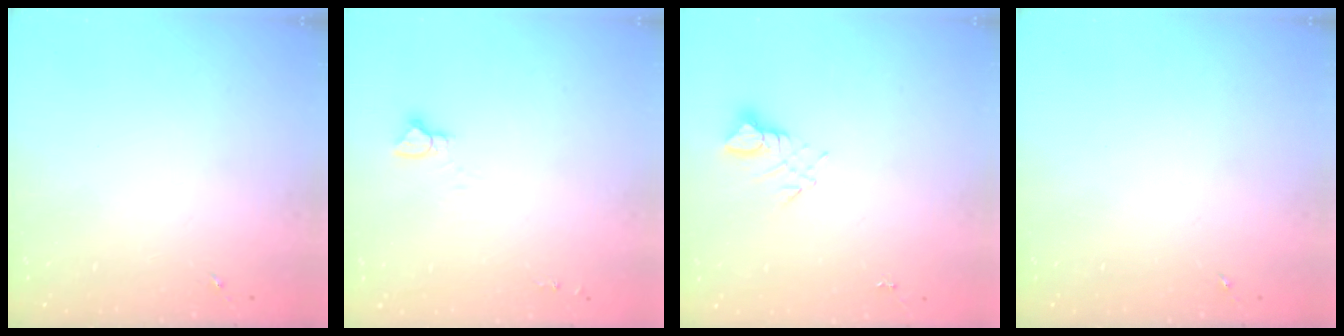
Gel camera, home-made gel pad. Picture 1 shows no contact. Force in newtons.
{"total": 3.0, "press": 3.0, "slide": 0.2}
{"total": 3.7, "press": 3.7, "slide": 0.3}
{"total": 0.0}